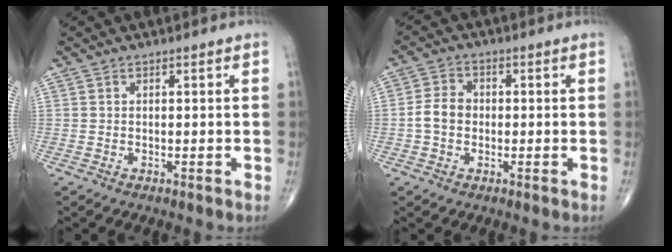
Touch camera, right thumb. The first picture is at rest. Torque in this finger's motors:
{"motor_torque": [1.06, 0.93, 0.53, -0.24, 0.02]}